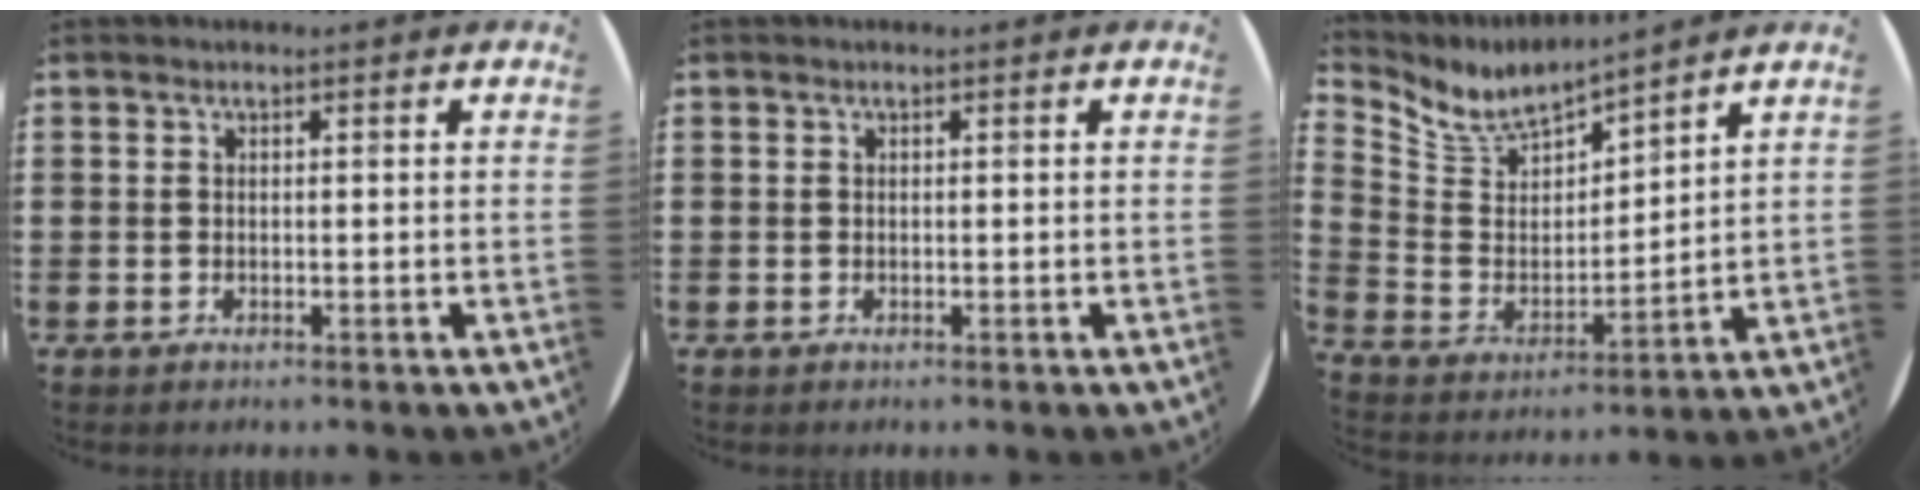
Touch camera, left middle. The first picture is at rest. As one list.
[{"total": 0.0}, {"total": 6.7, "force": [6.1, 2.3, 1.6], "torque": [-0.066, -0.041, 0.107]}]